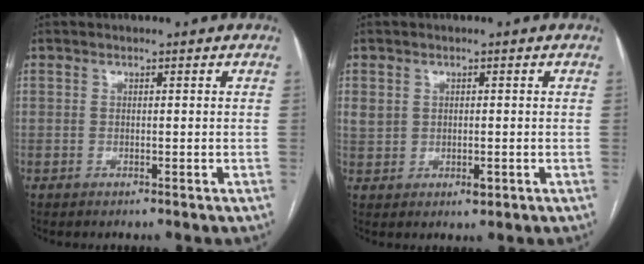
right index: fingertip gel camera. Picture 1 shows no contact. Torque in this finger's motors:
{"motor_torque": [0.16, 0.16, 0.08, 0.01]}